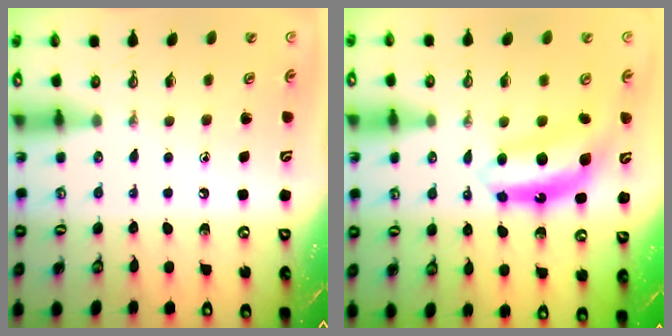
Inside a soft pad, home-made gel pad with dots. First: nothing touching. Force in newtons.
{"total": 7.0, "press": 7.0, "slide": 0.2}